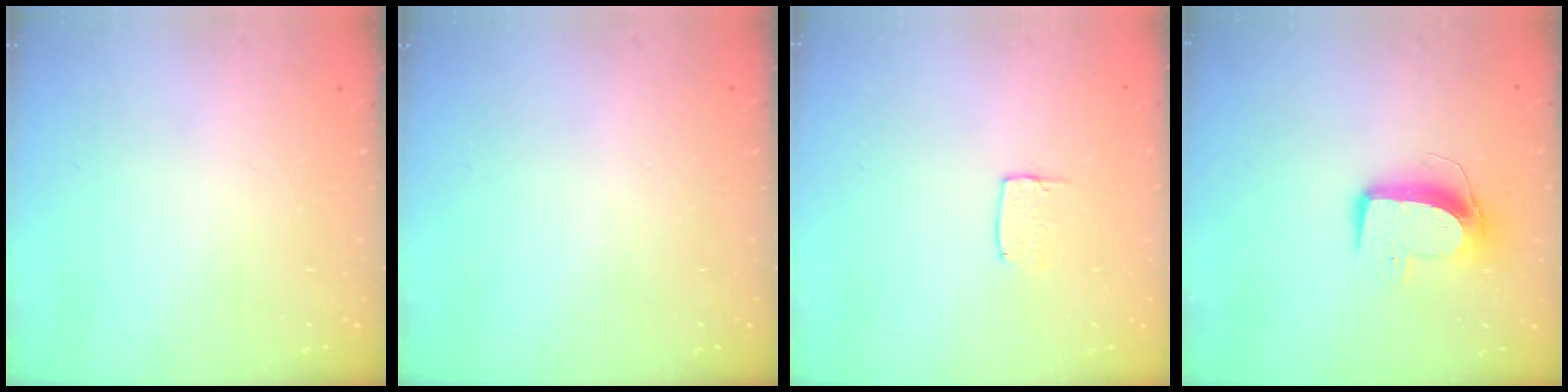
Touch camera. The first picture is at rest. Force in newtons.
{"total": 0.0}
{"total": 3.6, "press": 3.6, "slide": 0.3}
{"total": 10.0, "press": 10.0, "slide": 0.3}